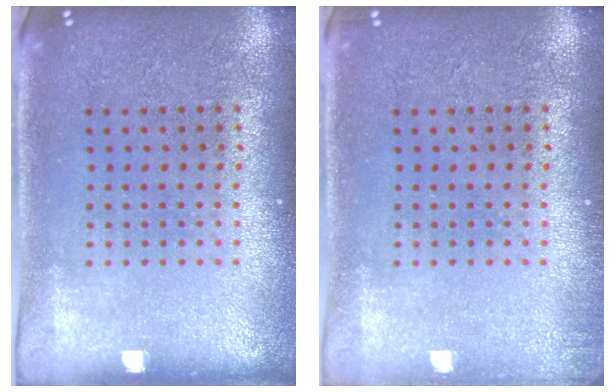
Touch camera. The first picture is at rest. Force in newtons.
{"total": 0.9, "press": 0.8, "slide": 0.3}